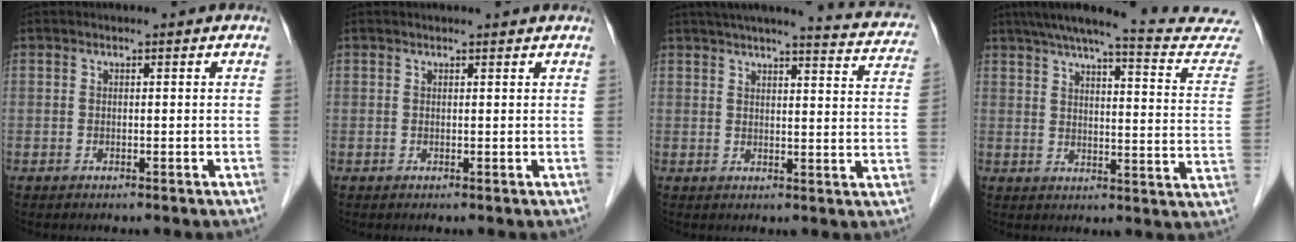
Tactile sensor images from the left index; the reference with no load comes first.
{"total": 2.2, "force": [2.2, 0.2, 0.4], "torque": [-0.012, 0.009, 0.022]}
{"total": 15.9, "force": [13.9, 1.9, 7.5], "torque": [-0.094, -0.008, 0.154]}
{"total": 22.5, "force": [20.6, 1.2, 9.1], "torque": [-0.123, -0.053, 0.242]}